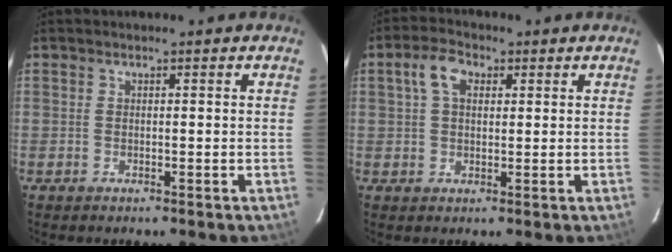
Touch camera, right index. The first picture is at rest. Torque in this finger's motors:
{"motor_torque": [0.23, -0.03, 0.28, 0.07]}